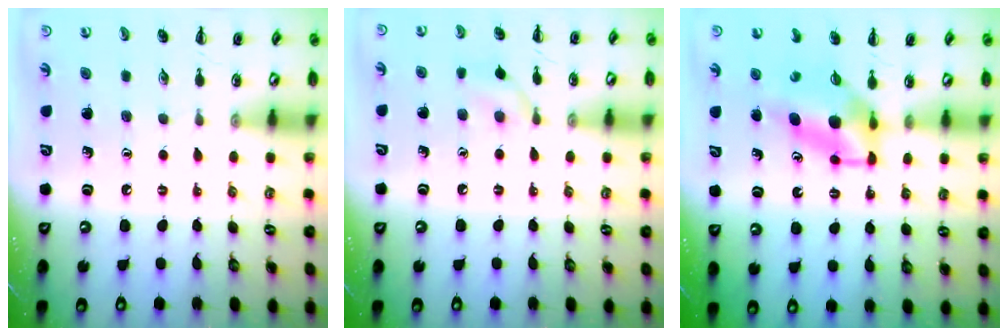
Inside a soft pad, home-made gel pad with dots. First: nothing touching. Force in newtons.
{"total": 7.4, "press": 7.2, "slide": 1.9}
{"total": 5.7, "press": 5.6, "slide": 1.1}